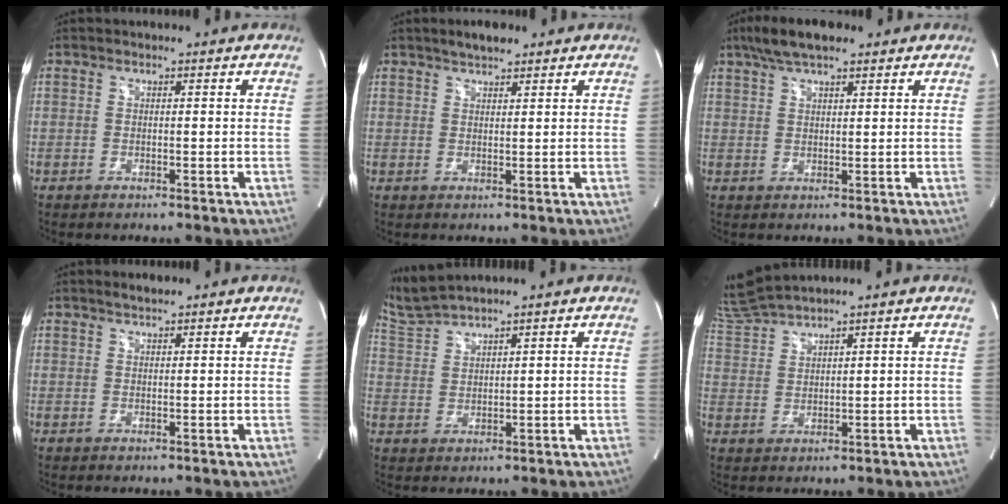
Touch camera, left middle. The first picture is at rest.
{"total": 3.2, "force": [2.6, 0.9, 1.6], "torque": [-0.036, 0.008, 0.045]}
{"total": 6.6, "force": [4.8, 1.8, 4.1], "torque": [-0.086, 0.020, 0.087]}
{"total": 1.5, "force": [1.4, 0.2, 0.7], "torque": [-0.022, 0.006, 0.028]}
{"total": 5.2, "force": [4.9, -1.6, 0.9], "torque": [-0.040, 0.006, 0.111]}
{"total": 6.1, "force": [5.8, -1.5, 1.1], "torque": [-0.046, 0.008, 0.128]}